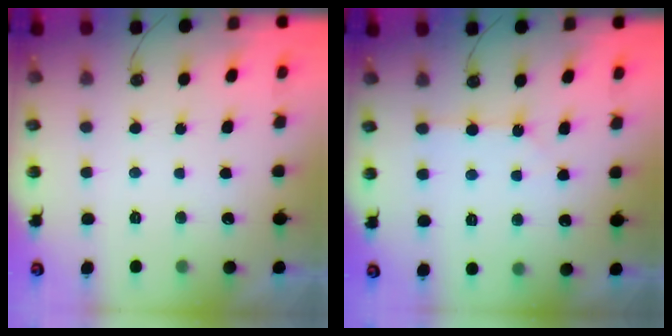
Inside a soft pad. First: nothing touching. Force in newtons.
{"total": 2.1, "press": 2.1, "slide": 0.4}